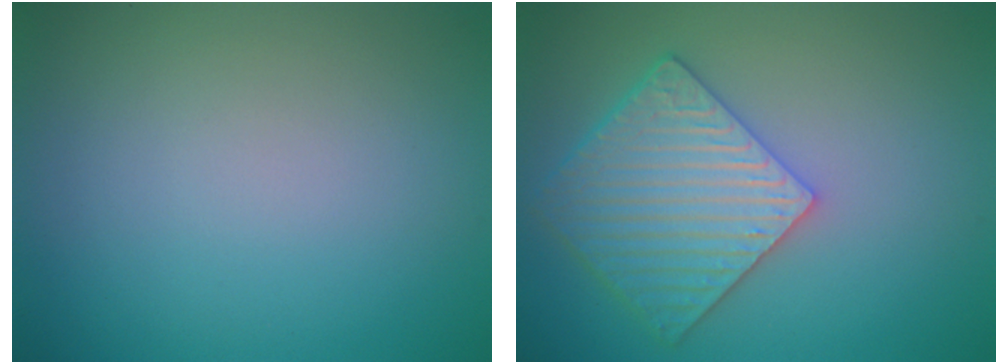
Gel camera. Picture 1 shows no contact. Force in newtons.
{"total": 5.9, "press": 5.0, "slide": 3.1}